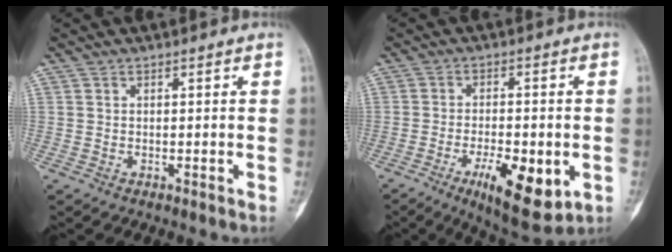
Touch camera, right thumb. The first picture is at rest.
{"total": 12.6, "force": [-4.4, 4.7, 10.9], "torque": [-0.155, -0.002, -0.059]}